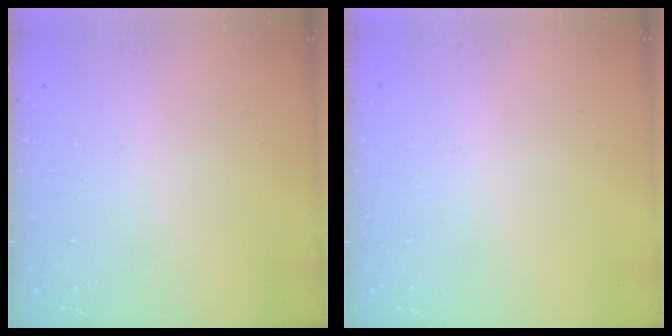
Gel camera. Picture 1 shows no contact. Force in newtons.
{"total": 0.0}